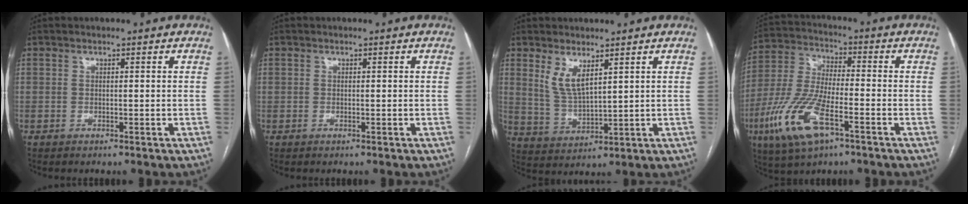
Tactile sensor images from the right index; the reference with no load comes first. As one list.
[{"total": 0.0}, {"total": 5.5, "force": [3.2, 1.6, 4.2], "torque": [-0.092, -0.012, 0.074]}, {"total": 13.8, "force": [-6.4, 4.3, 11.4], "torque": [-0.253, -0.009, -0.117]}]